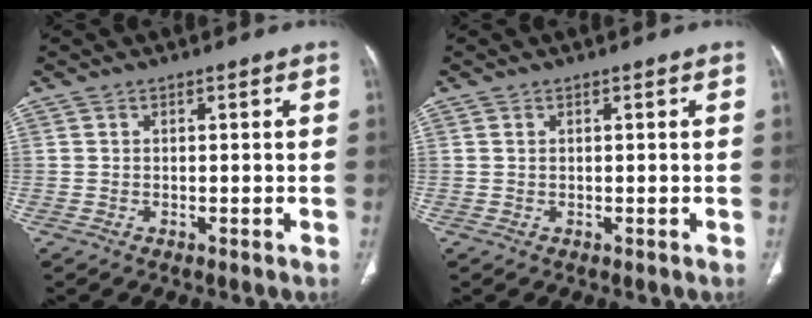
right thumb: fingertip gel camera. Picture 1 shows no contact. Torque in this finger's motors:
{"motor_torque": [0.16, -0.08, -0.26, 0.08, 0.04]}